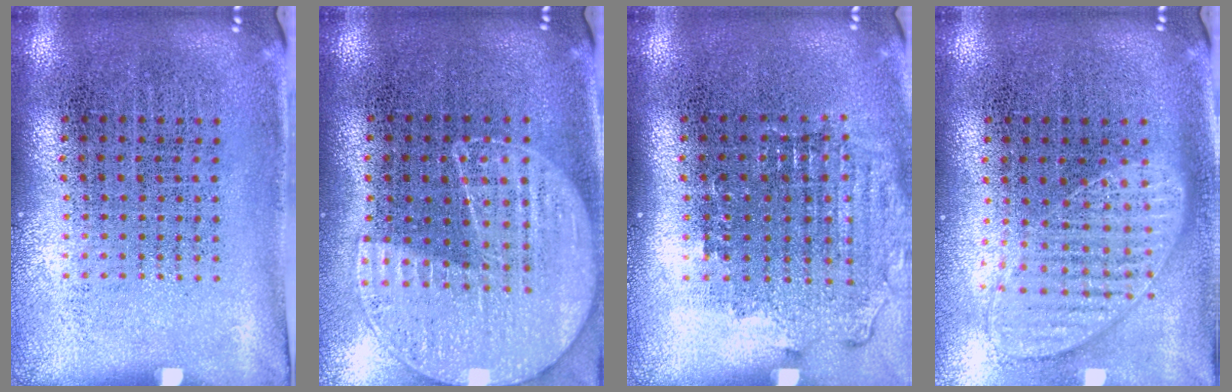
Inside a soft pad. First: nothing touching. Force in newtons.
{"total": 1.1, "press": 1.1, "slide": 0.4}
{"total": 1.6, "press": 1.4, "slide": 0.6}
{"total": 1.0, "press": 1.0, "slide": 0.2}